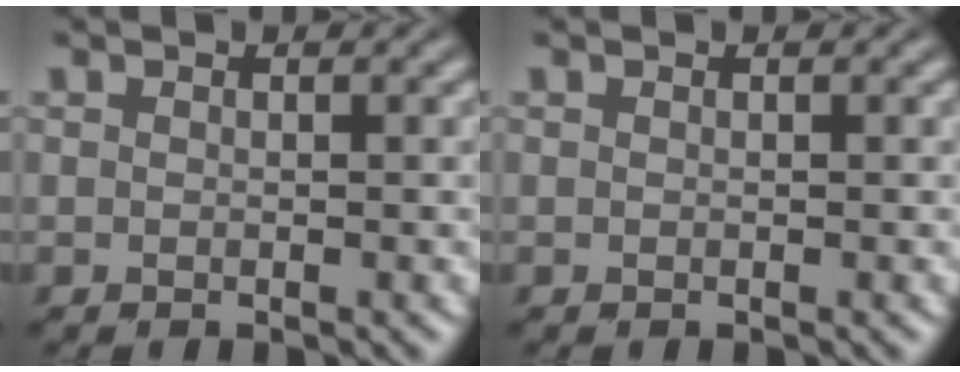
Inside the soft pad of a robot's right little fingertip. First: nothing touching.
{"total": 0.0}